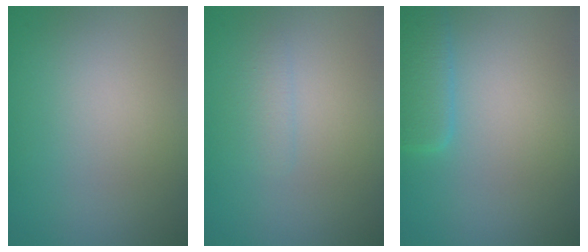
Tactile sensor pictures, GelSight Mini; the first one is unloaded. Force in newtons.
{"total": 1.0, "press": 1.0, "slide": 0.1}
{"total": 2.9, "press": 2.9, "slide": 0.1}